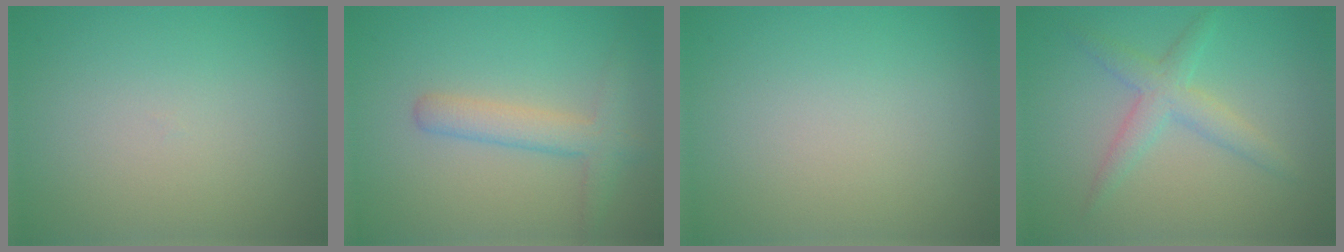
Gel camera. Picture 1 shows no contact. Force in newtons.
{"total": 2.9, "press": 2.9, "slide": 0.2}
{"total": 0.0}
{"total": 2.8, "press": 2.8, "slide": 0.1}